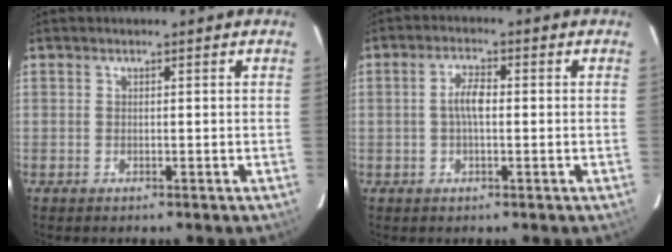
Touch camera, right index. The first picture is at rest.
{"total": 3.8, "force": [-0.1, 1.4, 3.5], "torque": [-0.070, 0.009, -0.002]}